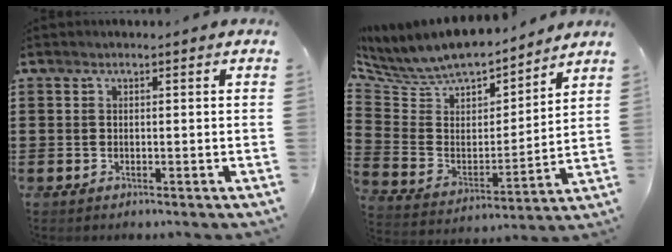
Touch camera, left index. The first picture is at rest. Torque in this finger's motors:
{"motor_torque": [0.78, -1.36, 0.54, 0.21]}